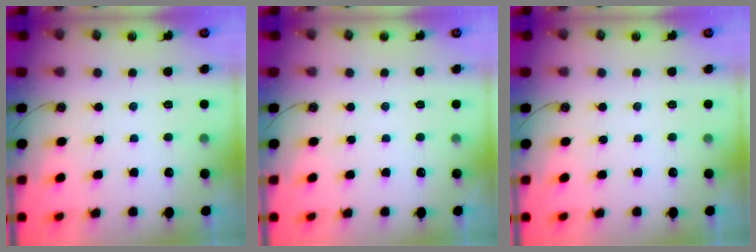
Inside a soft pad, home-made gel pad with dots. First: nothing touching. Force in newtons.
{"total": 0.0}
{"total": 0.0}